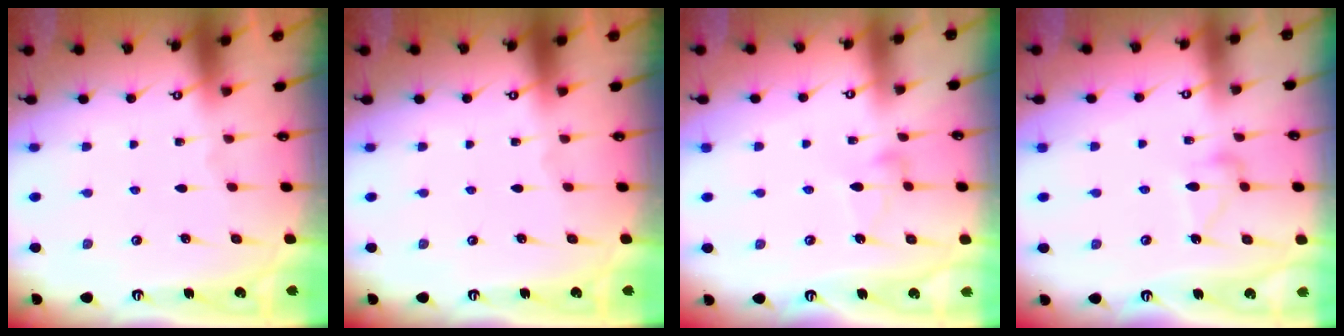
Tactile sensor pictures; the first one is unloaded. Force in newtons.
{"total": 0.0}
{"total": 3.5, "press": 3.5, "slide": 0.1}
{"total": 10.5, "press": 10.5, "slide": 0.4}